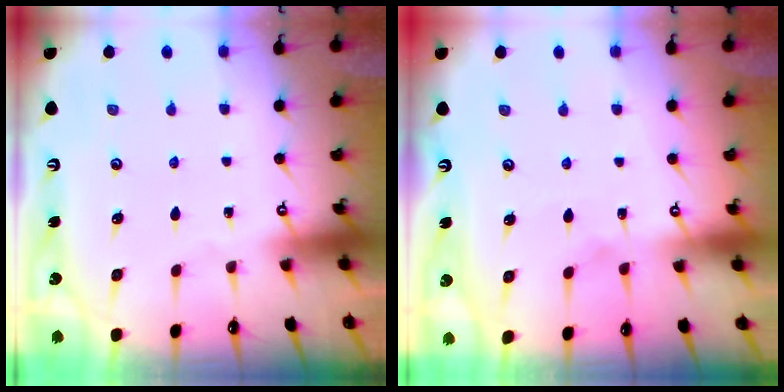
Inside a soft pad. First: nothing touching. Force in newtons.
{"total": 3.3, "press": 3.3, "slide": 0.5}